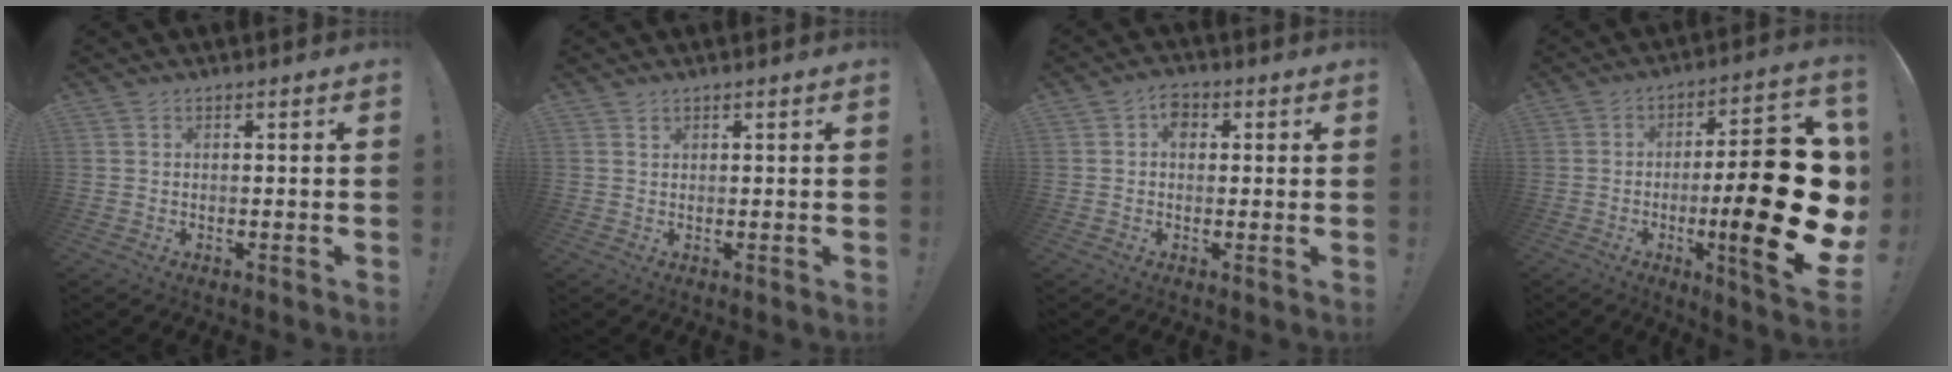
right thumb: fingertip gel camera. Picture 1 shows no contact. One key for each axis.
{"total": 1.0, "fx": 0.8, "fy": 0.5, "fz": 0.1, "tx": 0.006, "ty": -0.003, "tz": 0.015}
{"total": 4.2, "fx": 1.1, "fy": 3.0, "fz": 2.7, "tx": -0.040, "ty": 0.001, "tz": 0.019}
{"total": 26.4, "fx": -4.1, "fy": 6.5, "fz": 25.2, "tx": -0.379, "ty": 0.007, "tz": -0.060}